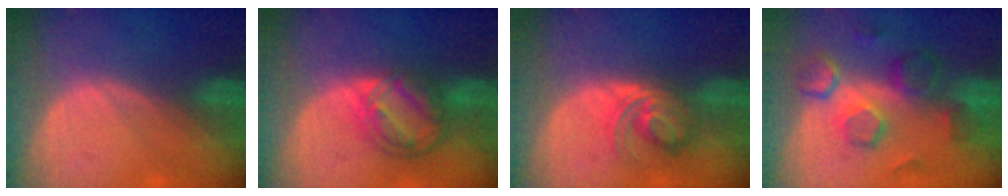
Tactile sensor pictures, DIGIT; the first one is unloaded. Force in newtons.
{"total": 8.2, "press": 7.0, "slide": 4.1}
{"total": 5.6, "press": 5.4, "slide": 1.1}
{"total": 8.4, "press": 8.3, "slide": 1.4}